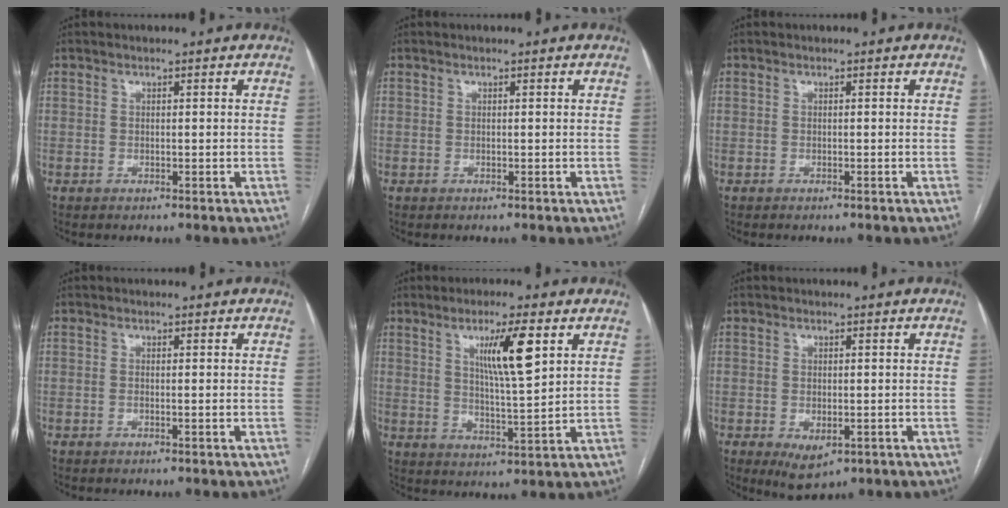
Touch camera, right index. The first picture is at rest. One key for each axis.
{"total": 0.0}
{"total": 0.0}
{"total": 0.6, "fx": -0.1, "fy": 0.0, "fz": 0.6, "tx": -0.011, "ty": -0.001, "tz": 0.000}
{"total": 8.7, "fx": 3.6, "fy": 0.5, "fz": 7.9, "tx": -0.137, "ty": -0.005, "tz": 0.062}
{"total": 4.7, "fx": -1.8, "fy": 2.3, "fz": 3.6, "tx": -0.059, "ty": -0.010, "tz": -0.015}